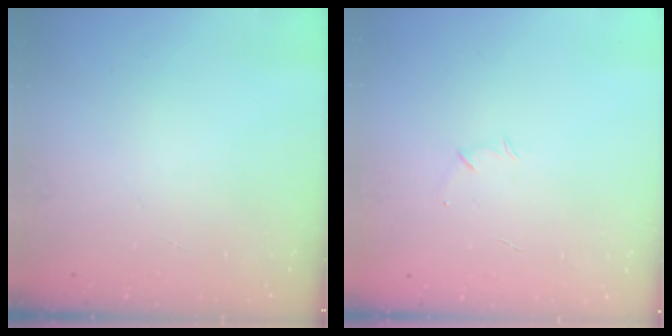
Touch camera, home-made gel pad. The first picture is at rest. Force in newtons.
{"total": 4.5, "press": 4.3, "slide": 1.2}